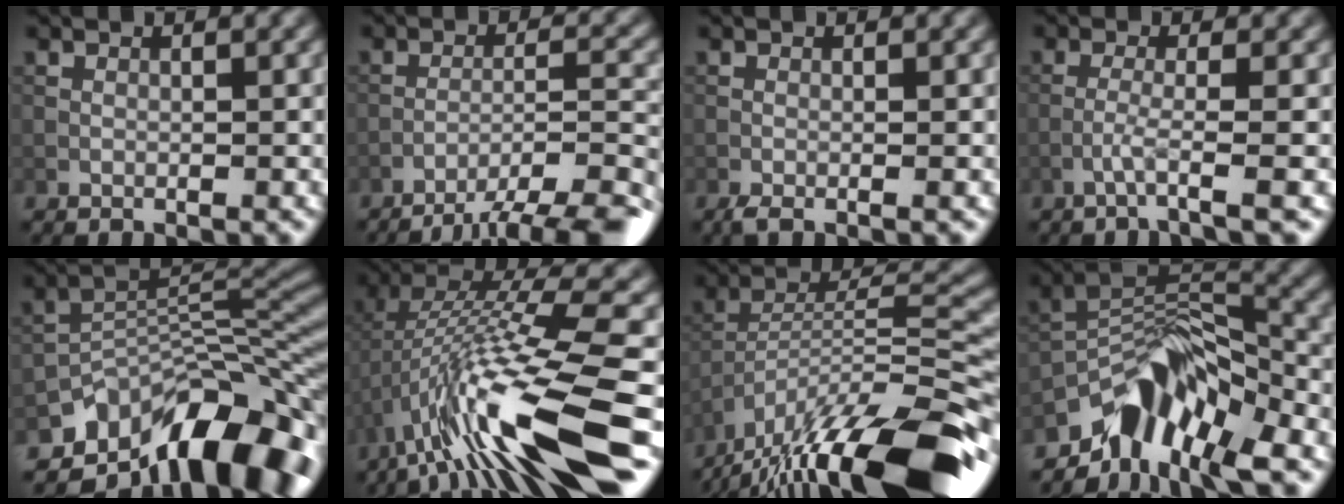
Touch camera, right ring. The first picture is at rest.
{"total": 10.6, "force": [-9.2, 2.0, 4.9], "torque": [-0.067, 0.001, -0.118]}
{"total": 1.3, "force": [-0.7, 0.2, 1.1], "torque": [-0.020, -0.002, -0.019]}
{"total": 2.4, "force": [-1.1, 0.1, 2.2], "torque": [-0.034, 0.005, -0.036]}
{"total": 12.3, "force": [-8.3, 5.3, 7.4], "torque": [-0.096, 0.007, -0.149]}
{"total": 13.5, "force": [-5.0, 2.7, 12.2], "torque": [-0.227, 0.020, -0.076]}
{"total": 17.6, "force": [-13.2, 3.9, 11.1], "torque": [-0.203, 0.010, -0.223]}
{"total": 8.4, "force": [-5.8, 3.2, 5.1], "torque": [-0.070, 0.001, -0.113]}